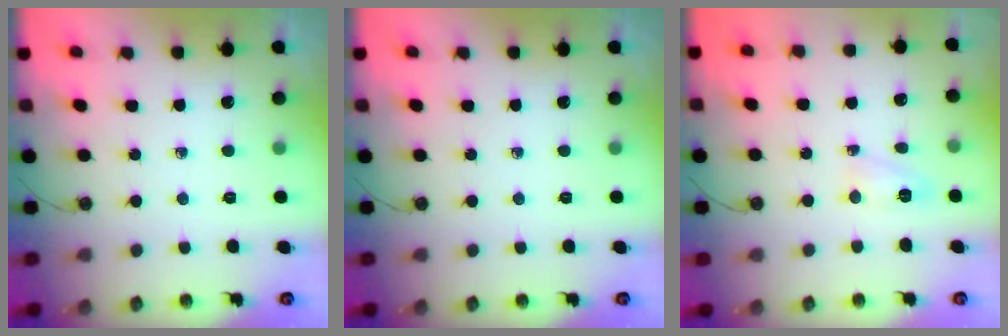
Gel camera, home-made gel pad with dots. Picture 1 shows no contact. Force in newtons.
{"total": 0.0}
{"total": 3.9, "press": 3.9, "slide": 0.7}